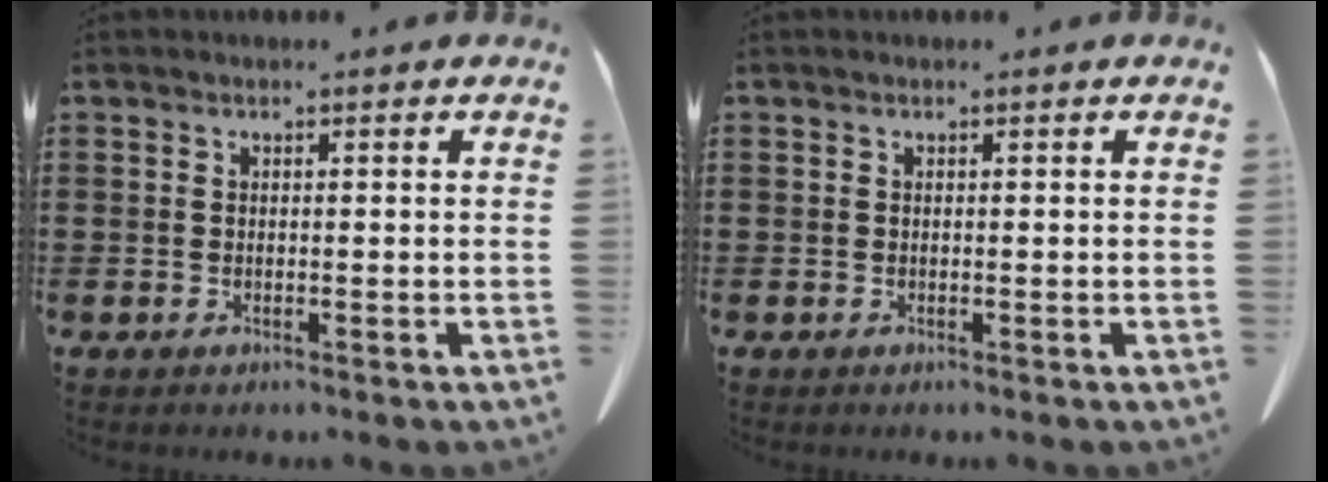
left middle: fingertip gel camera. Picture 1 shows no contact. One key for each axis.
{"total": 0.0}